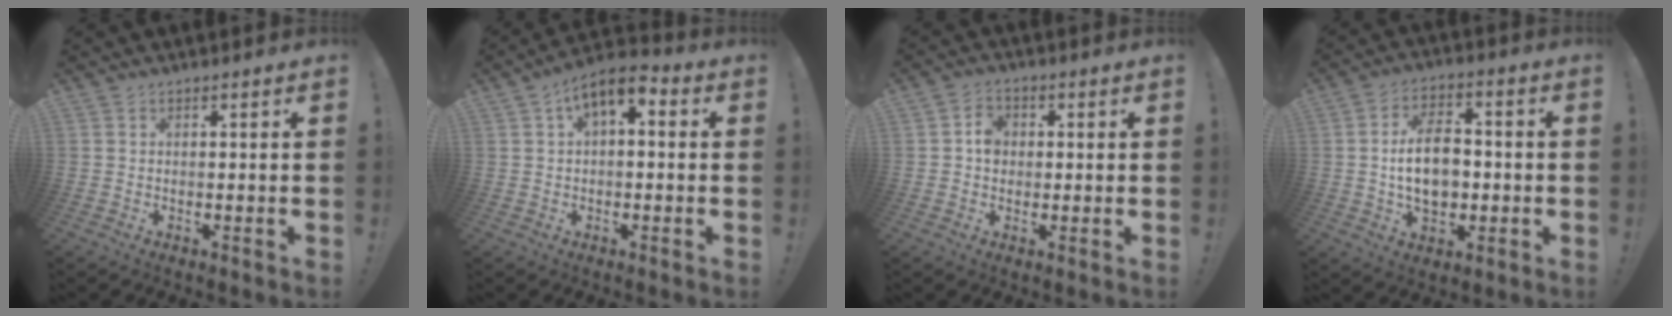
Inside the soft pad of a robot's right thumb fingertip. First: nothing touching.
{"total": 6.8, "force": [2.1, 3.5, 5.4], "torque": [-0.078, -0.010, 0.037]}
{"total": 5.0, "force": [0.2, 4.2, 2.6], "torque": [-0.035, 0.007, 0.001]}
{"total": 13.9, "force": [-0.7, 9.2, 10.3], "torque": [-0.183, 0.008, -0.013]}